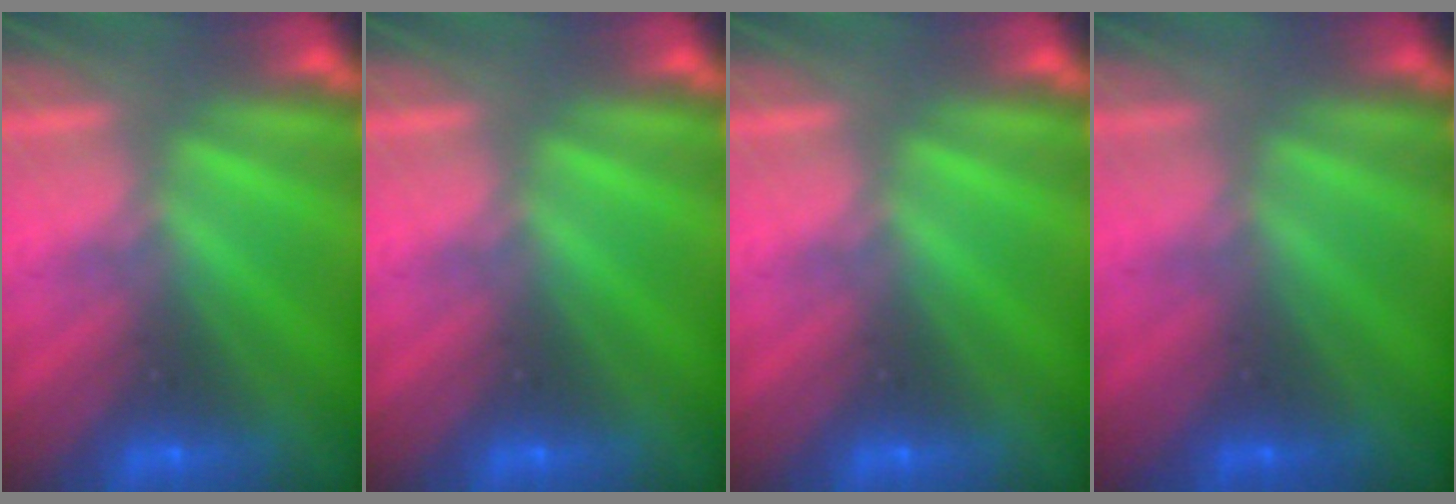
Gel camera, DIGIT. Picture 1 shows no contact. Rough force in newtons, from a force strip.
{"total": 0.0}
{"total": 0.0}
{"total": 2.4}